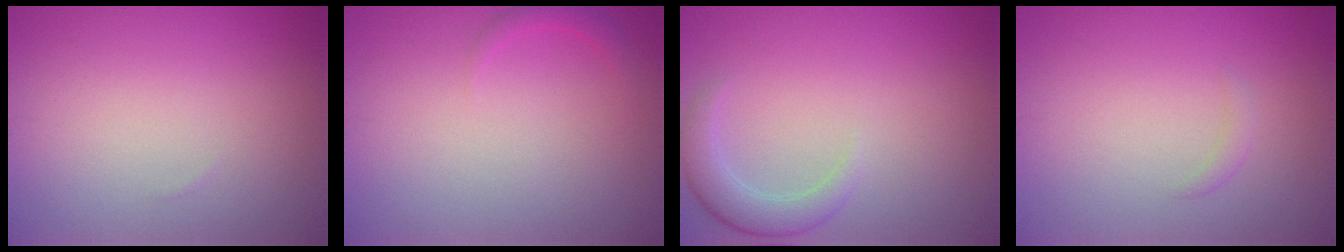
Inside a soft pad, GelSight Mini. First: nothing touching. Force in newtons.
{"total": 1.2, "press": 1.1, "slide": 0.2}
{"total": 2.8, "press": 2.7, "slide": 0.4}
{"total": 0.7, "press": 0.7, "slide": 0.0}